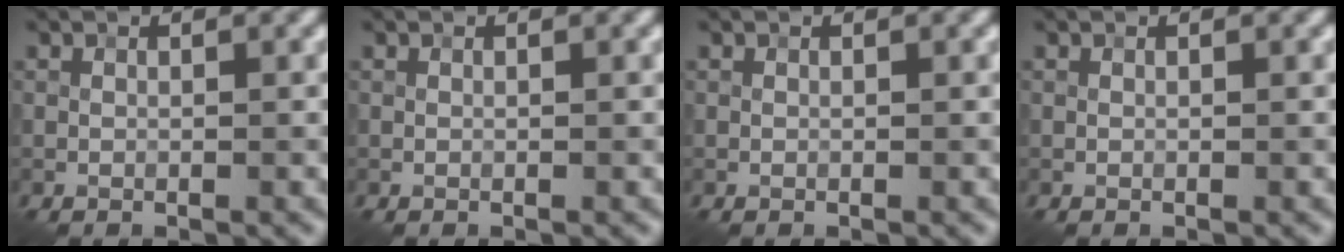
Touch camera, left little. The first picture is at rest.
{"total": 0.0}
{"total": 0.0}
{"total": 0.0}